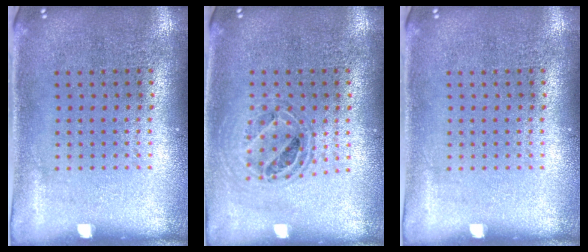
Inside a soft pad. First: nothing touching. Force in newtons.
{"total": 0.8, "press": 0.8, "slide": 0.0}
{"total": 0.0}